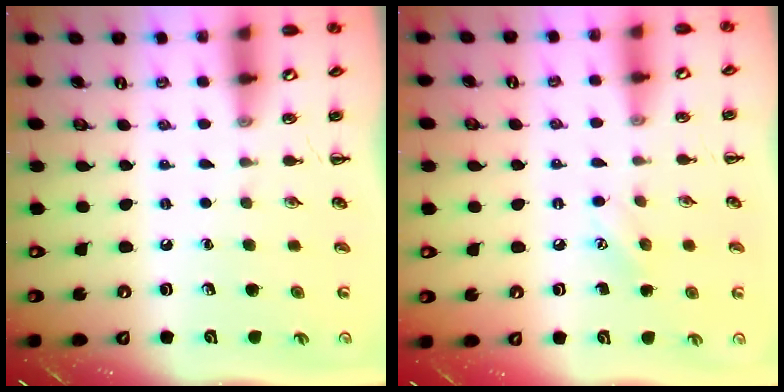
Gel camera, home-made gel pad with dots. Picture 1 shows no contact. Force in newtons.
{"total": 5.5, "press": 5.3, "slide": 1.3}